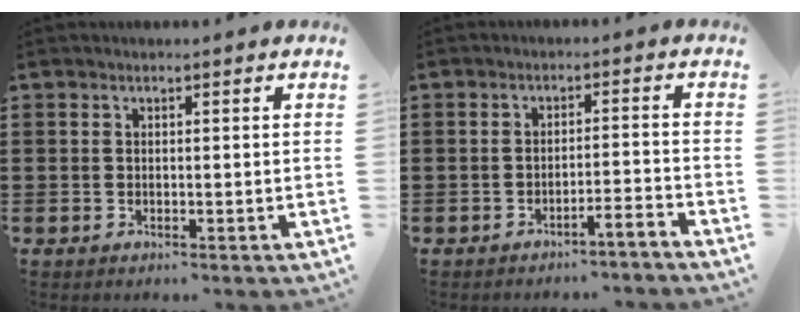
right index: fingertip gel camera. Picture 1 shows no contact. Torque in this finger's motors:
{"motor_torque": [-0.09, 0.00, 0.06, 0.01]}